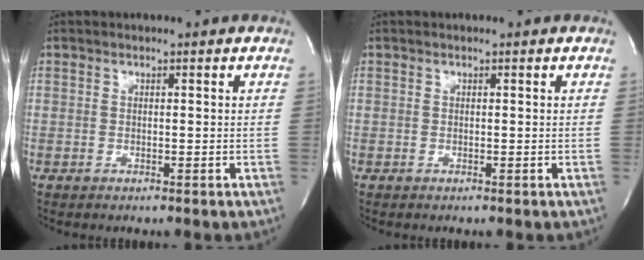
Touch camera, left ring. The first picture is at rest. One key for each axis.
{"total": 0.0}